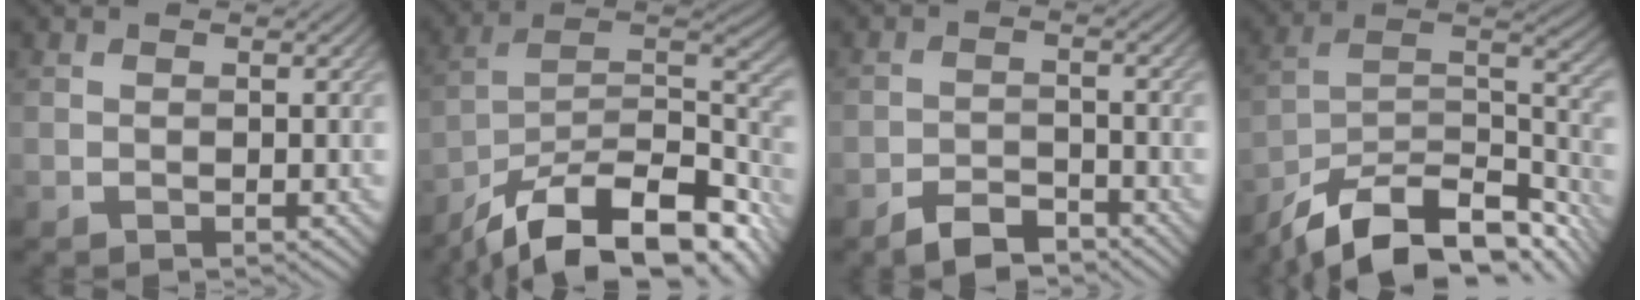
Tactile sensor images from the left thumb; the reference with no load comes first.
{"total": 17.4, "force": [-13.2, 5.8, 9.7], "torque": [-0.193, -0.028, -0.206]}
{"total": 4.1, "force": [-3.3, 1.5, 1.9], "torque": [-0.033, 0.002, -0.065]}
{"total": 14.7, "force": [-10.9, 5.8, 8.1], "torque": [-0.173, -0.022, -0.175]}